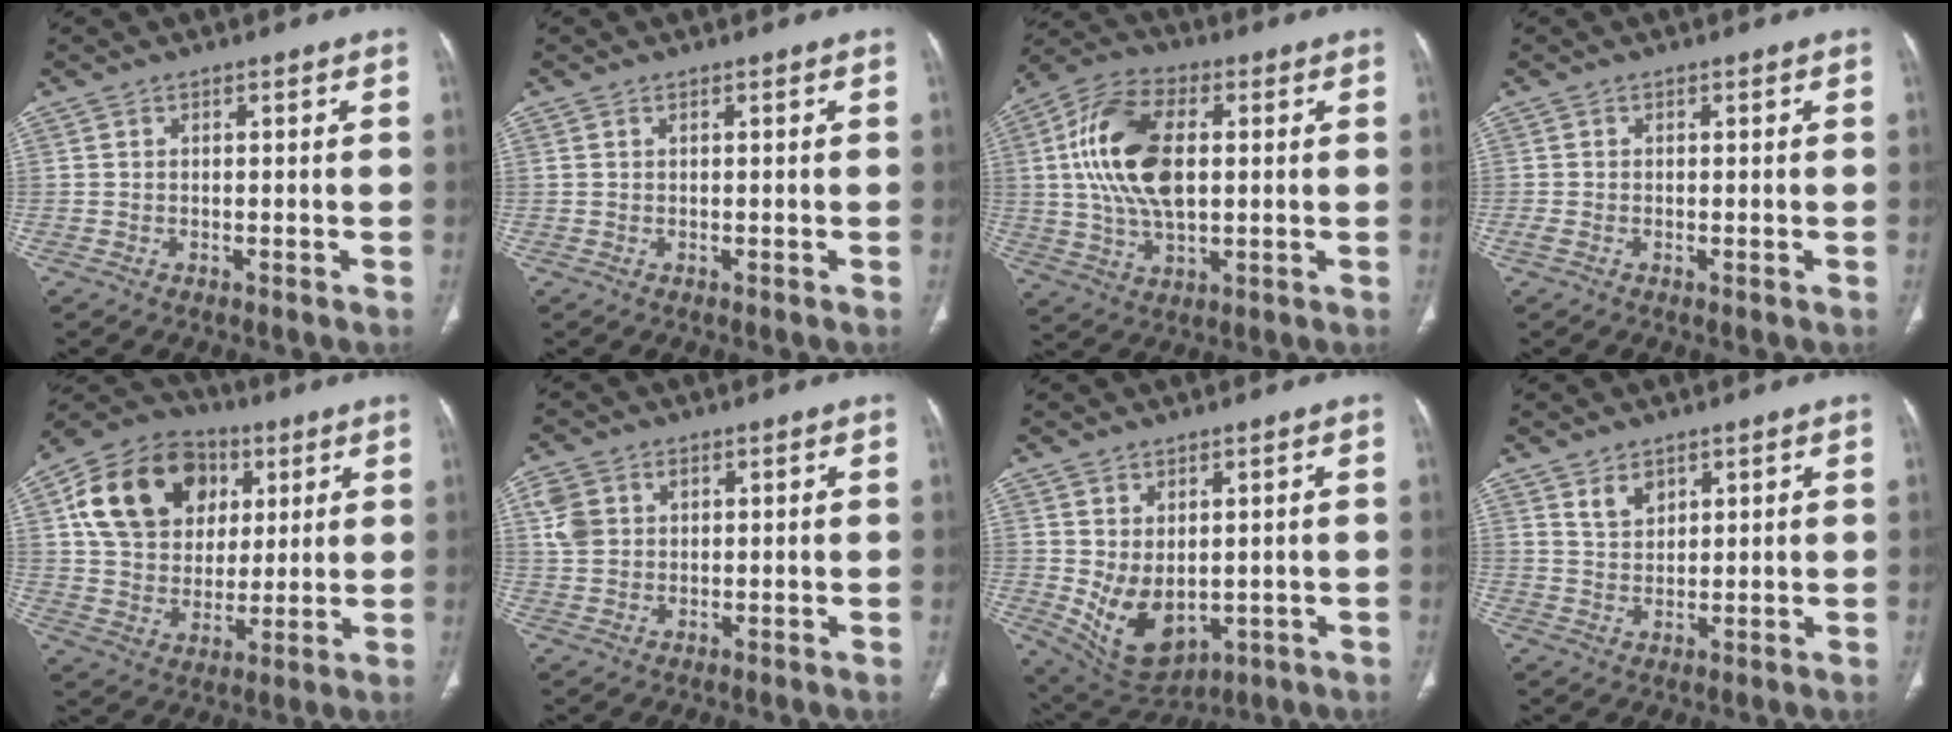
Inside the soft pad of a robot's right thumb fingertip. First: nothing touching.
{"total": 0.0}
{"total": 16.7, "force": [2.3, 9.2, 13.7], "torque": [-0.266, 0.013, 0.043]}
{"total": 1.0, "force": [-0.3, 0.5, 0.9], "torque": [-0.027, -0.004, -0.008]}
{"total": 20.1, "force": [6.8, 15.2, 11.3], "torque": [-0.181, 0.007, 0.120]}
{"total": 5.4, "force": [1.7, 4.4, 2.7], "torque": [-0.041, -0.001, 0.035]}
{"total": 9.8, "force": [-0.4, 6.3, 7.6], "torque": [-0.118, -0.010, 0.027]}
{"total": 3.6, "force": [2.4, 2.2, 1.6], "torque": [-0.014, -0.021, 0.053]}